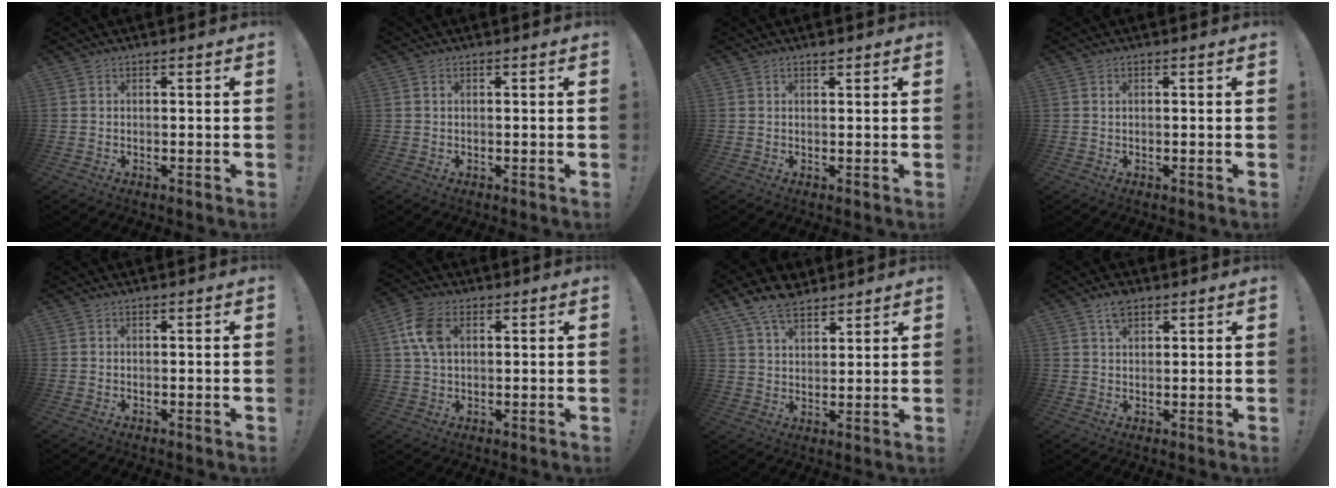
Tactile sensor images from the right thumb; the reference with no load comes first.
{"total": 0.5, "force": [0.2, 0.3, 0.4], "torque": [-0.012, 0.004, 0.005]}
{"total": 0.9, "force": [0.9, 0.2, 0.2], "torque": [0.011, -0.006, 0.013]}
{"total": 0.5, "force": [0.3, 0.2, 0.4], "torque": [-0.014, 0.005, 0.006]}
{"total": 0.0}
{"total": 9.3, "force": [2.6, 6.0, 6.6], "torque": [-0.141, 0.007, 0.051]}
{"total": 9.7, "force": [7.2, 5.1, 4.2], "torque": [-0.083, -0.030, 0.141]}
{"total": 4.4, "force": [2.6, 2.4, 2.5], "torque": [-0.037, -0.007, 0.047]}